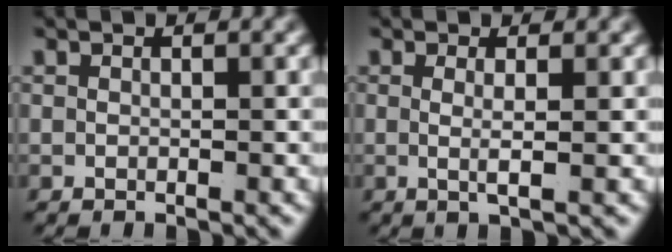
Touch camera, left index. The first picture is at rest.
{"total": 1.8, "force": [0.0, -0.4, 1.7], "torque": [-0.034, -0.015, 0.009]}